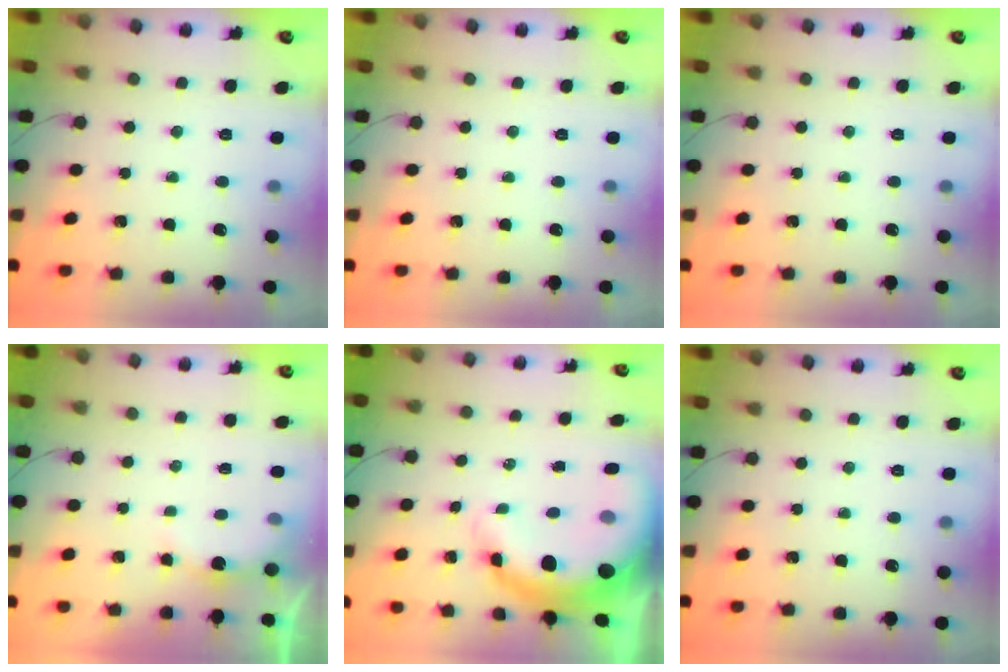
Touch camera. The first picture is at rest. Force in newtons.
{"total": 0.0}
{"total": 0.0}
{"total": 4.5, "press": 4.4, "slide": 0.9}
{"total": 14.2, "press": 13.8, "slide": 3.2}
{"total": 0.0}